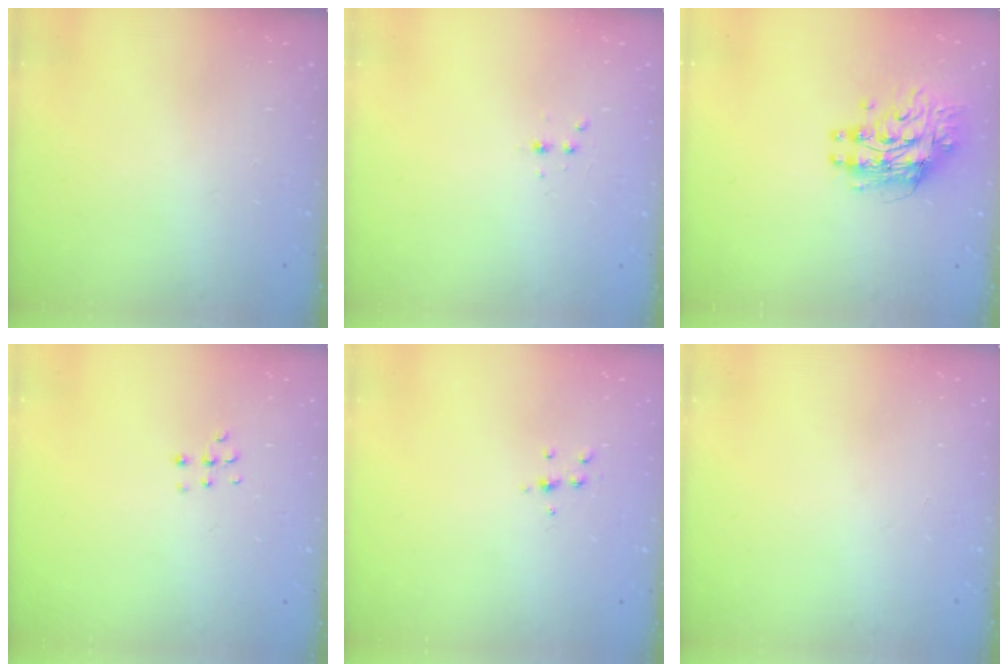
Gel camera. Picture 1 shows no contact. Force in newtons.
{"total": 2.9, "press": 2.7, "slide": 1.0}
{"total": 10.4, "press": 10.4, "slide": 0.9}
{"total": 4.4, "press": 4.4, "slide": 0.3}
{"total": 5.3, "press": 5.3, "slide": 0.5}
{"total": 0.0}